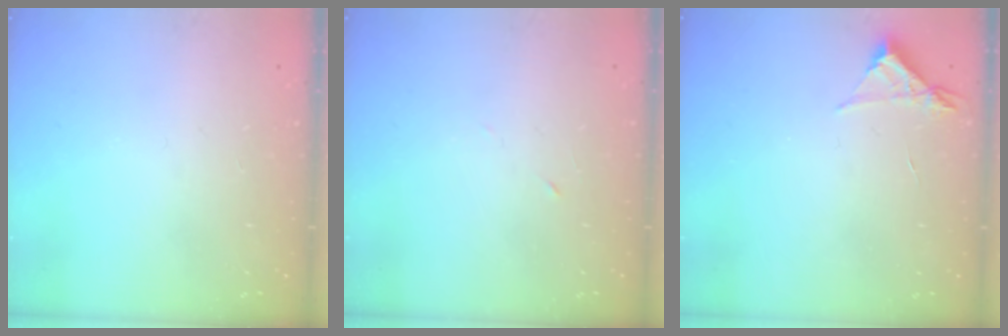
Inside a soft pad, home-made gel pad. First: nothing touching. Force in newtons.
{"total": 2.7, "press": 2.5, "slide": 1.0}
{"total": 3.5, "press": 3.5, "slide": 0.4}